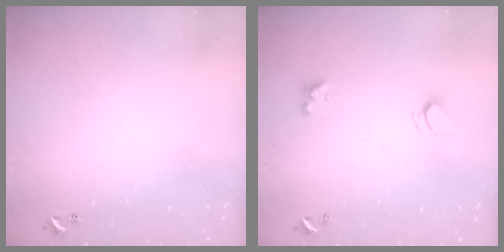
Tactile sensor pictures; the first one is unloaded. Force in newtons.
{"total": 2.5, "press": 2.4, "slide": 0.7}